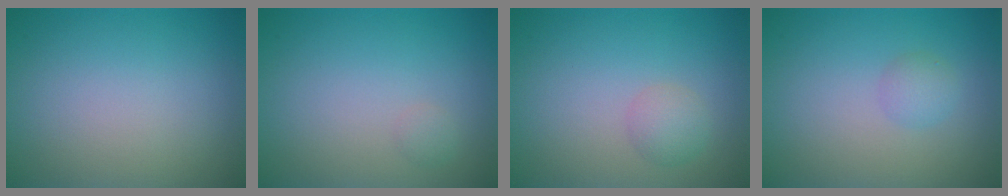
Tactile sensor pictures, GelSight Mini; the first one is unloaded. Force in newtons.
{"total": 0.6, "press": 0.6, "slide": 0.0}
{"total": 1.7, "press": 1.7, "slide": 0.1}
{"total": 1.3, "press": 1.3, "slide": 0.1}